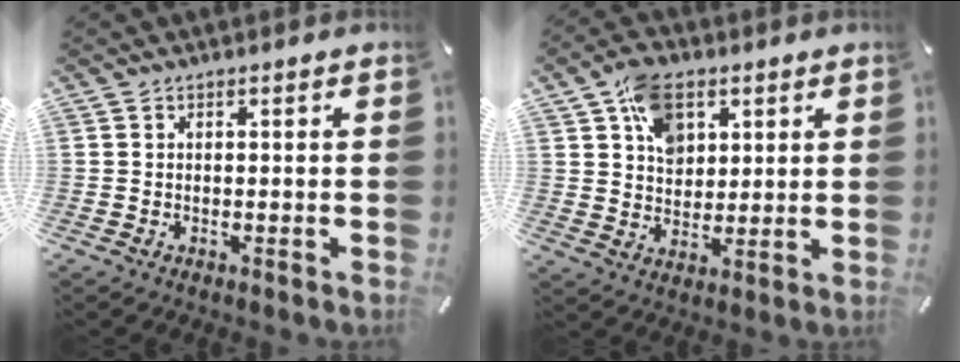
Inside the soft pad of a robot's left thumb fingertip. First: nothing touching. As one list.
[{"total": 10.0, "force": [4.4, 7.4, 5.0], "torque": [-0.084, 0.000, 0.084]}]